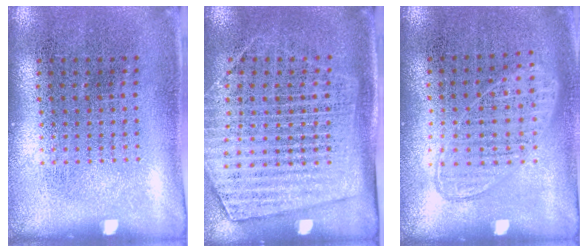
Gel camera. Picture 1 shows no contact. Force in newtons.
{"total": 1.8, "press": 1.5, "slide": 1.0}
{"total": 1.0, "press": 0.9, "slide": 0.4}